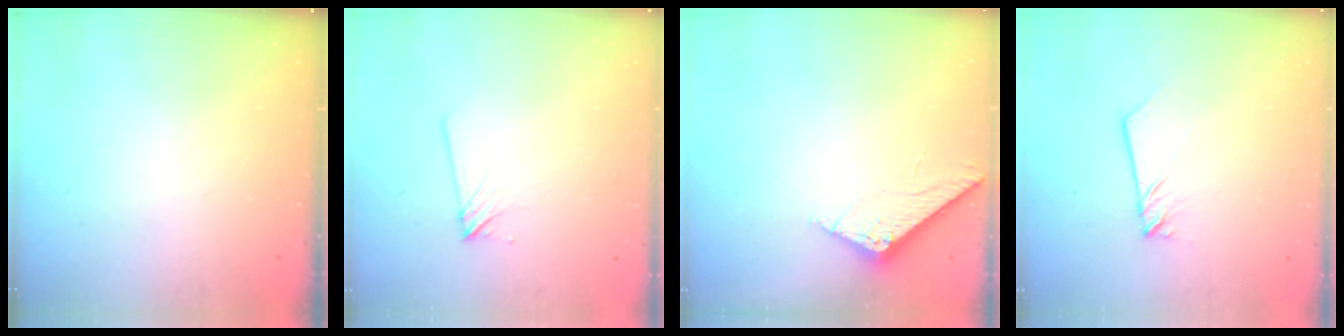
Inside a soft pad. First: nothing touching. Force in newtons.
{"total": 5.0, "press": 5.0, "slide": 0.8}
{"total": 5.4, "press": 5.4, "slide": 0.1}
{"total": 2.0, "press": 2.0, "slide": 0.2}